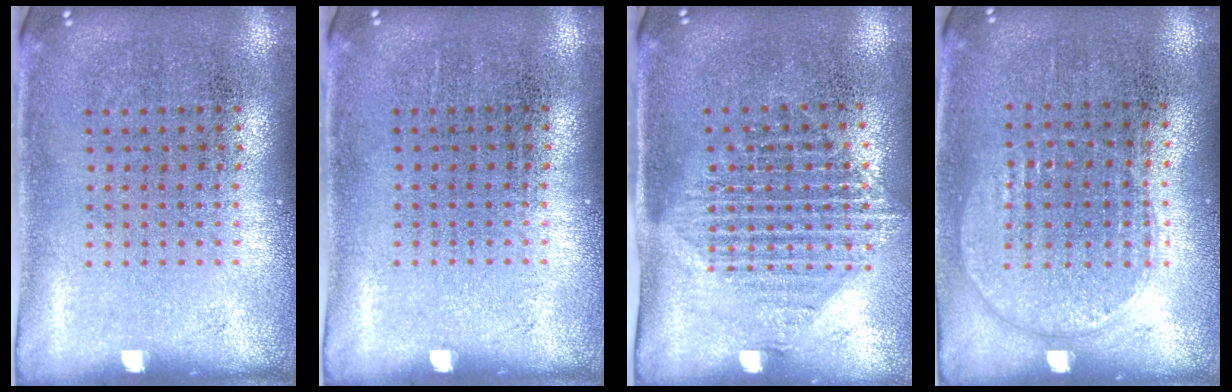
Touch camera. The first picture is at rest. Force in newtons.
{"total": 0.0}
{"total": 1.4, "press": 1.2, "slide": 0.8}
{"total": 0.9, "press": 0.8, "slide": 0.4}